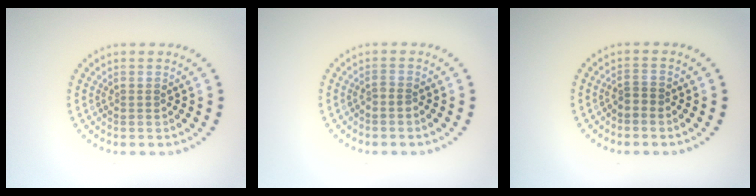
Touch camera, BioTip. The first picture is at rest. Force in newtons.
{"total": 0.6, "press": 0.3, "slide": 0.6}
{"total": 0.8, "press": 0.6, "slide": 0.6}